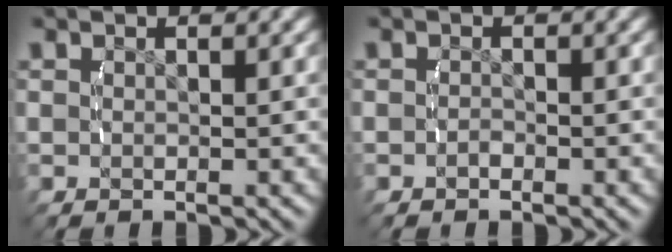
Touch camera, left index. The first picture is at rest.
{"total": 0.6, "force": [-0.6, 0.0, 0.1], "torque": [-0.005, -0.003, -0.010]}